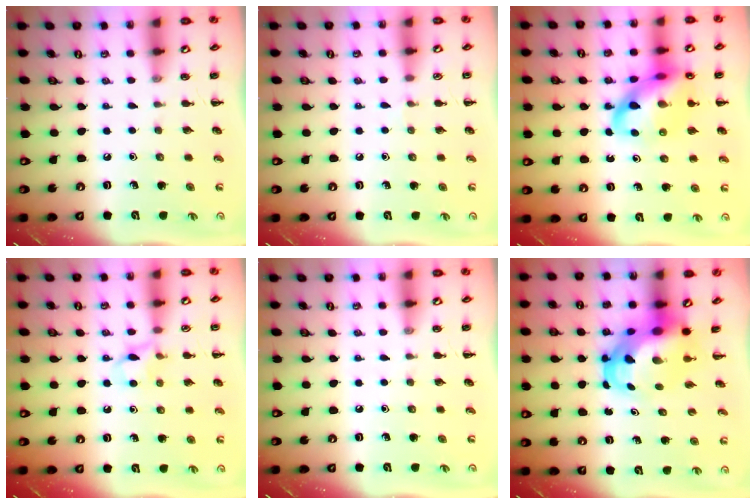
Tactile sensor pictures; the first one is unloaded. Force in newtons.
{"total": 2.9, "press": 2.7, "slide": 1.1}
{"total": 15.9, "press": 15.6, "slide": 2.9}
{"total": 6.7, "press": 6.5, "slide": 1.8}
{"total": 0.0}
{"total": 7.8, "press": 7.8, "slide": 1.1}